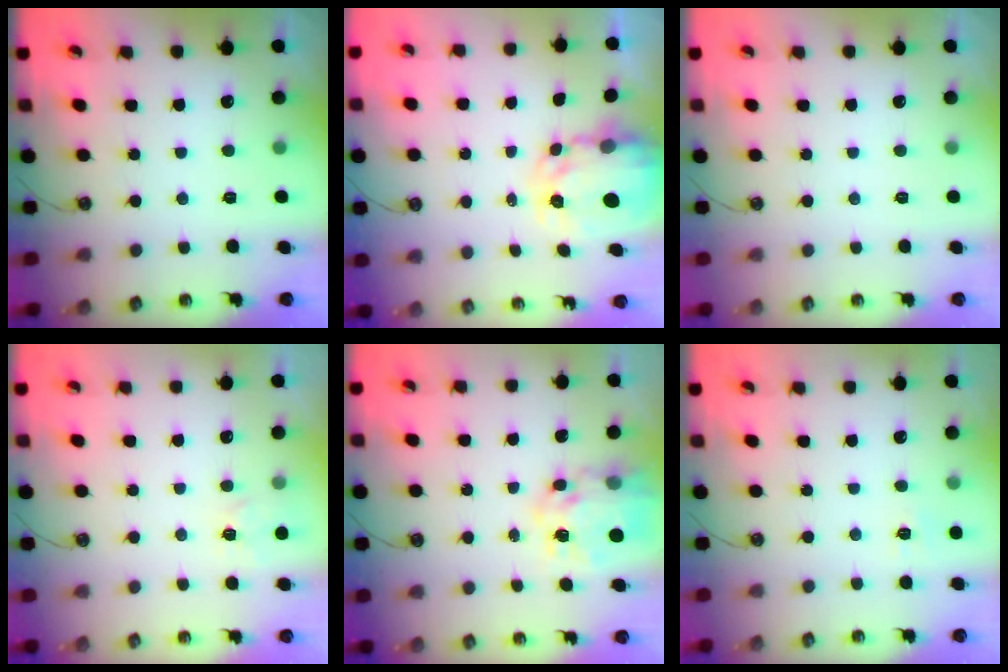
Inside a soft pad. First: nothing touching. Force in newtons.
{"total": 5.5, "press": 5.5, "slide": 0.3}
{"total": 0.0}
{"total": 4.2, "press": 4.1, "slide": 0.5}
{"total": 12.3, "press": 12.2, "slide": 1.2}
{"total": 6.0, "press": 5.9, "slide": 0.6}